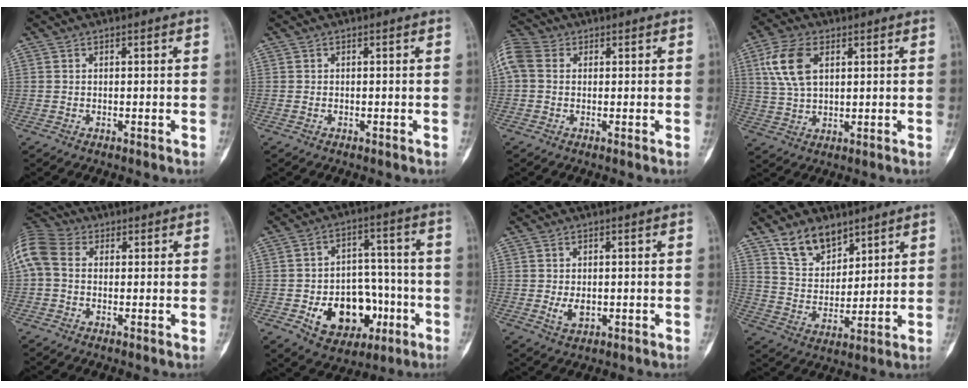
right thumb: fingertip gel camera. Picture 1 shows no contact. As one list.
[{"total": 0.0}, {"total": 6.3, "force": [1.2, 4.6, 4.1], "torque": [-0.103, 0.021, 0.017]}, {"total": 9.3, "force": [3.0, 5.4, 7.0], "torque": [-0.140, 0.004, 0.059]}, {"total": 10.9, "force": [1.7, 7.9, 7.2], "torque": [-0.171, 0.031, 0.020]}, {"total": 15.7, "force": [-4.9, 11.4, 9.7], "torque": [-0.102, 0.043, -0.059]}, {"total": 3.2, "force": [-0.4, 2.1, 2.4], "torque": [-0.040, -0.004, 0.000]}, {"total": 9.6, "force": [6.8, 5.4, 4.2], "torque": [-0.042, -0.044, 0.131]}]